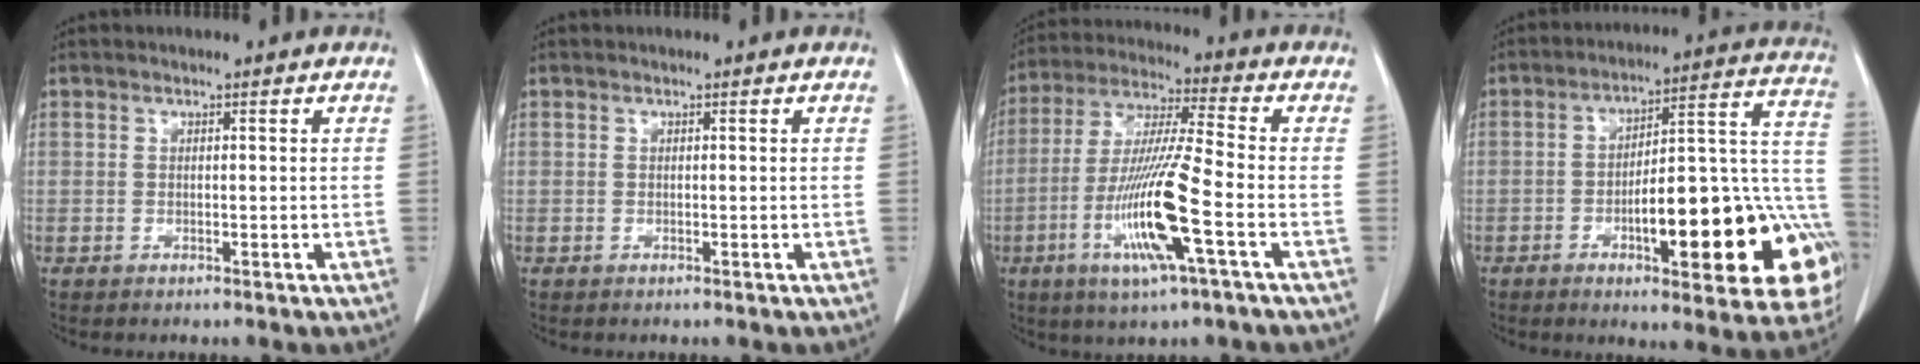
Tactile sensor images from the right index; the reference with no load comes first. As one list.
[{"total": 0.0}, {"total": 14.6, "force": [-5.0, 0.0, 13.7], "torque": [-0.280, -0.017, -0.098]}, {"total": 24.1, "force": [-7.8, 6.1, 22.0], "torque": [-0.199, 0.029, -0.095]}]